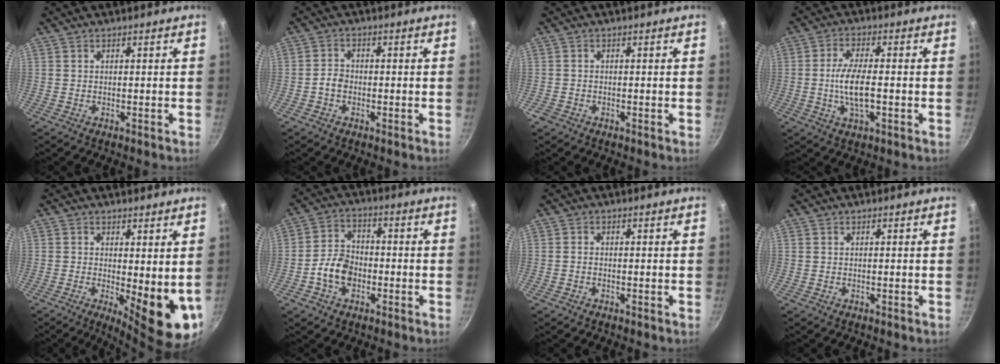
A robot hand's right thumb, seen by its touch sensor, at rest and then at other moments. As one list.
[{"total": 2.6, "force": [-0.9, 2.0, 1.4], "torque": [-0.017, 0.017, -0.021]}, {"total": 1.3, "force": [-0.8, 0.9, 0.5], "torque": [-0.011, 0.003, -0.015]}, {"total": 8.3, "force": [-1.1, 3.1, 7.6], "torque": [-0.145, 0.009, -0.026]}, {"total": 10.6, "force": [-0.4, 3.8, 9.9], "torque": [-0.111, -0.020, 0.003]}, {"total": 7.6, "force": [-2.5, 5.6, 4.5], "torque": [-0.057, 0.025, -0.054]}, {"total": 0.7, "force": [-0.4, 0.5, 0.4], "torque": [-0.006, 0.004, -0.011]}, {"total": 0.0}]